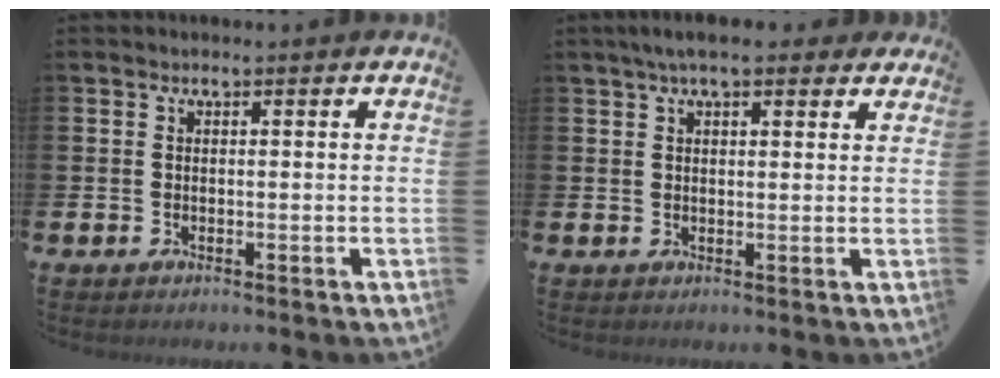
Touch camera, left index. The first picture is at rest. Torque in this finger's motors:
{"motor_torque": [1.00, -1.14, 0.52, 0.06]}